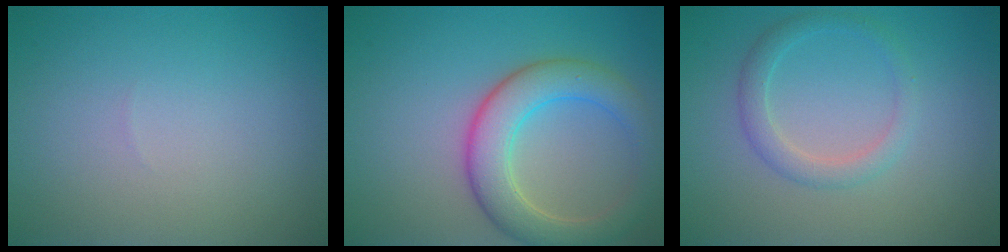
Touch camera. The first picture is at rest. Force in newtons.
{"total": 5.8, "press": 5.7, "slide": 0.3}
{"total": 2.2, "press": 2.2, "slide": 0.2}